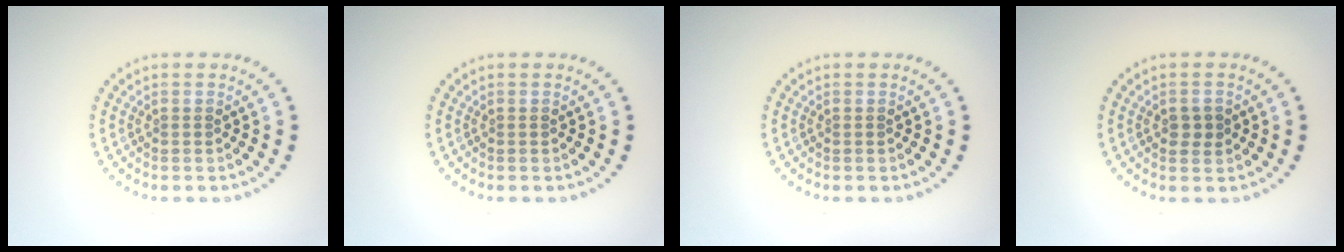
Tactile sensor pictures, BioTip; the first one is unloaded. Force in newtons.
{"total": 0.0}
{"total": 0.0}
{"total": 1.5, "press": 1.5, "slide": 0.1}